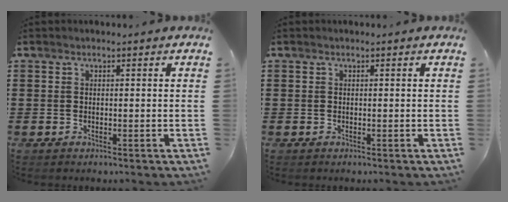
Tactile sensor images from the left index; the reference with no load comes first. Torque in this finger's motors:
{"motor_torque": [0.00, 0.00, 0.00, 0.01]}